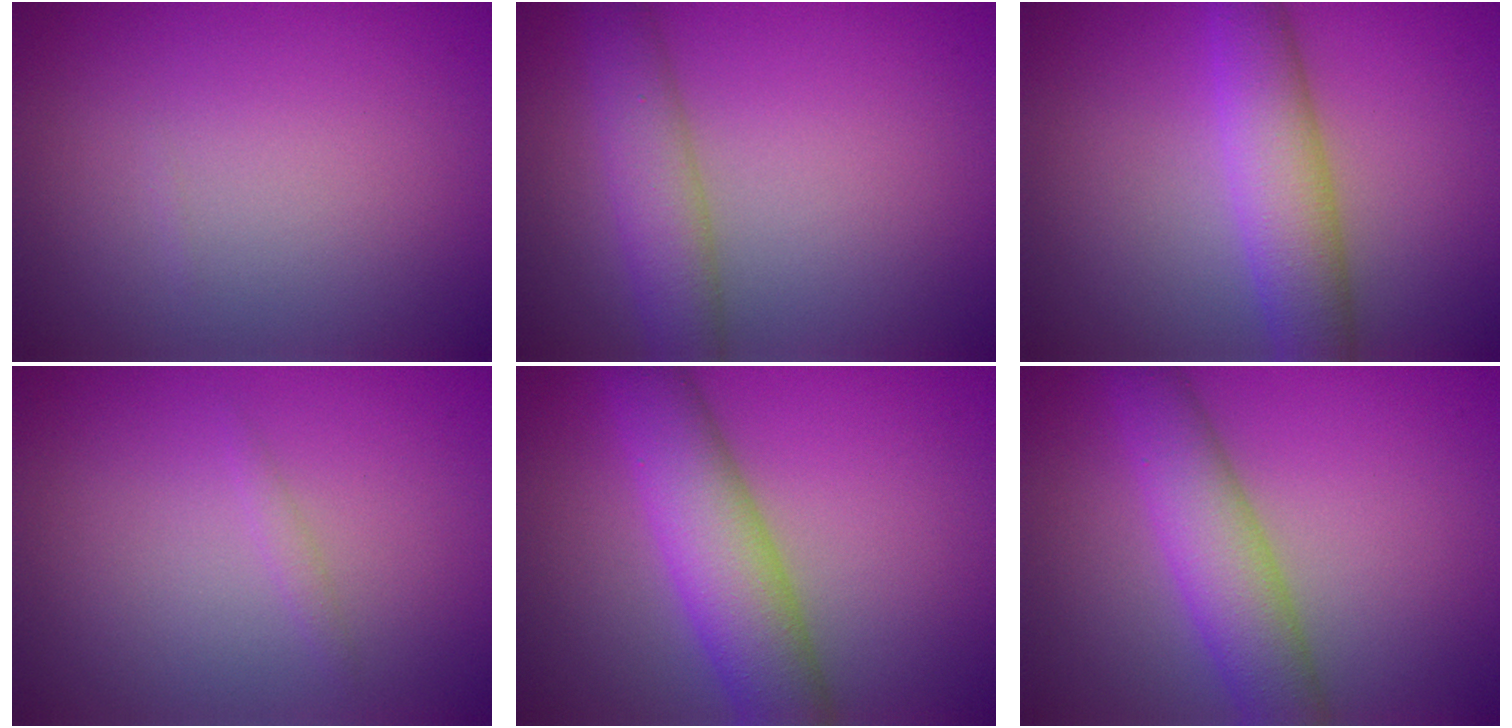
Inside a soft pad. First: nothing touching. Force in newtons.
{"total": 4.0, "press": 4.0, "slide": 0.2}
{"total": 5.3, "press": 5.3, "slide": 0.1}
{"total": 0.7, "press": 0.7, "slide": 0.0}
{"total": 6.9, "press": 6.9, "slide": 0.1}
{"total": 5.6, "press": 5.6, "slide": 0.2}